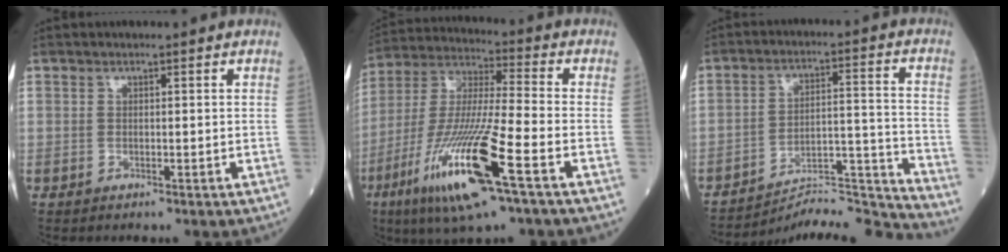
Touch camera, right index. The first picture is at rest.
{"total": 18.7, "force": [-8.5, 1.2, 16.6], "torque": [-0.365, -0.038, -0.160]}
{"total": 14.4, "force": [-14.1, -2.7, 0.0], "torque": [0.010, 0.043, -0.222]}